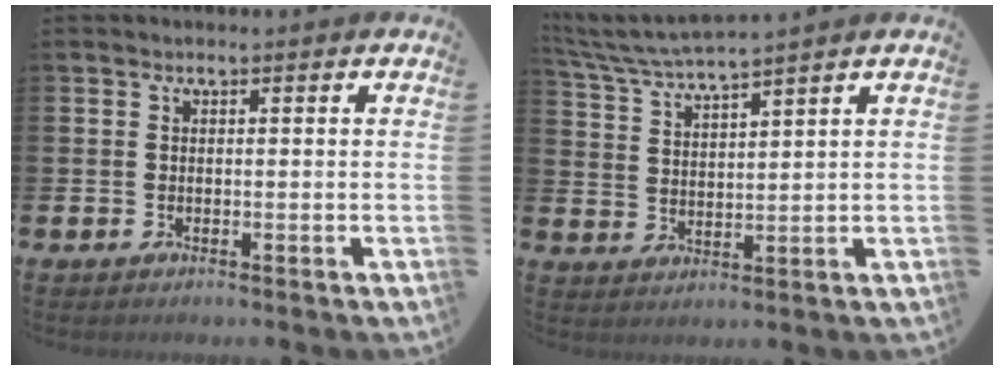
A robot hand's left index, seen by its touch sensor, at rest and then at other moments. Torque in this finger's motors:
{"motor_torque": [0.63, -1.20, 0.03, 0.14]}